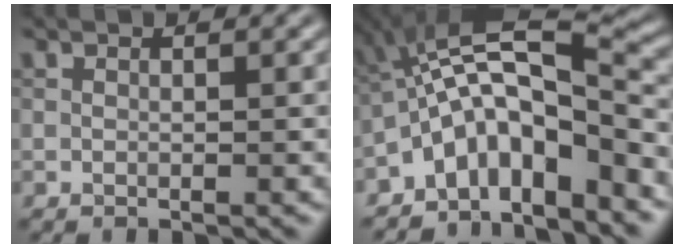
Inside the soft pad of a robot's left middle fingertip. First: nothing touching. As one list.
[{"total": 9.3, "force": [-3.8, 3.7, 7.7], "torque": [-0.111, 0.025, -0.076]}]